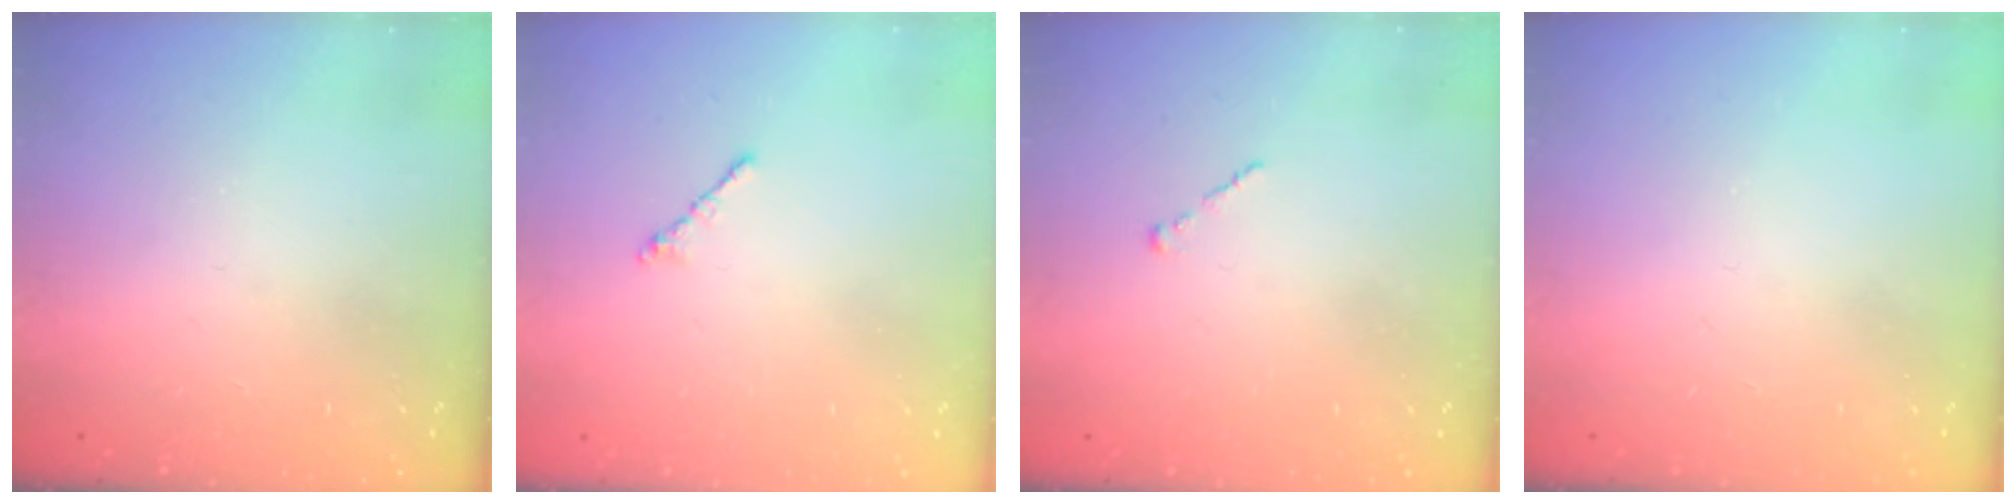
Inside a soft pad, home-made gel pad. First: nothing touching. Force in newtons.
{"total": 0.9, "press": 0.7, "slide": 0.5}
{"total": 0.0}
{"total": 0.0}